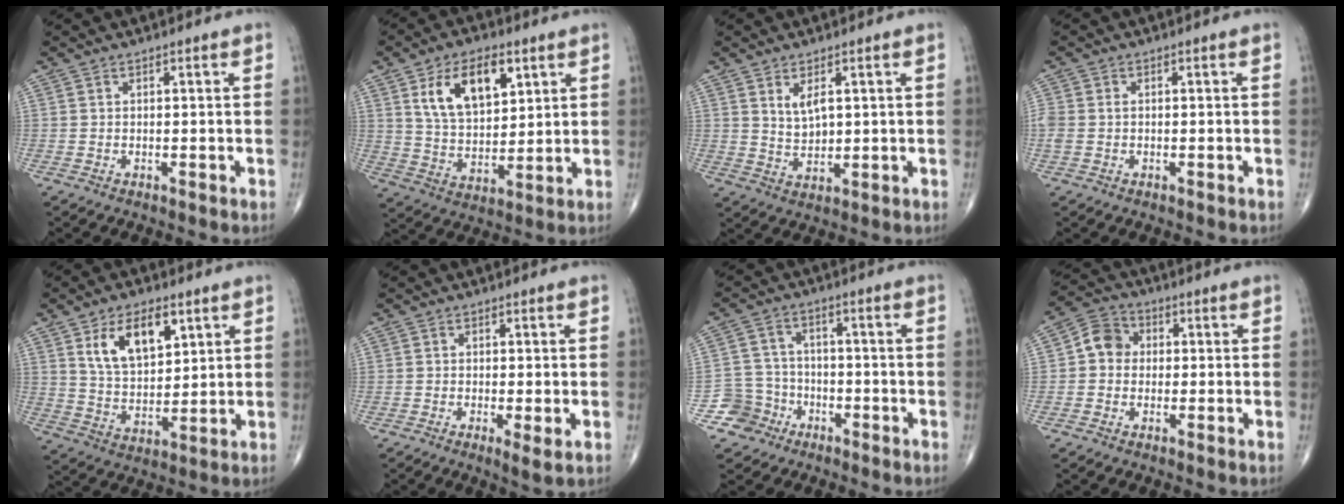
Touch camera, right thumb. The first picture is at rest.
{"total": 13.5, "force": [5.9, 7.5, 9.6], "torque": [-0.141, -0.022, 0.116]}
{"total": 4.1, "force": [1.8, 2.0, 3.1], "torque": [-0.050, -0.018, 0.040]}
{"total": 2.1, "force": [0.0, 1.5, 1.4], "torque": [-0.045, 0.007, 0.001]}
{"total": 12.0, "force": [5.6, 6.4, 8.4], "torque": [-0.123, -0.026, 0.110]}
{"total": 2.7, "force": [-0.4, 0.5, 2.6], "torque": [-0.050, -0.012, -0.011]}
{"total": 6.3, "force": [-3.4, 5.2, -0.4], "torque": [0.047, 0.033, -0.067]}
{"total": 5.9, "force": [0.2, 5.2, 2.8], "torque": [-0.031, 0.016, -0.009]}